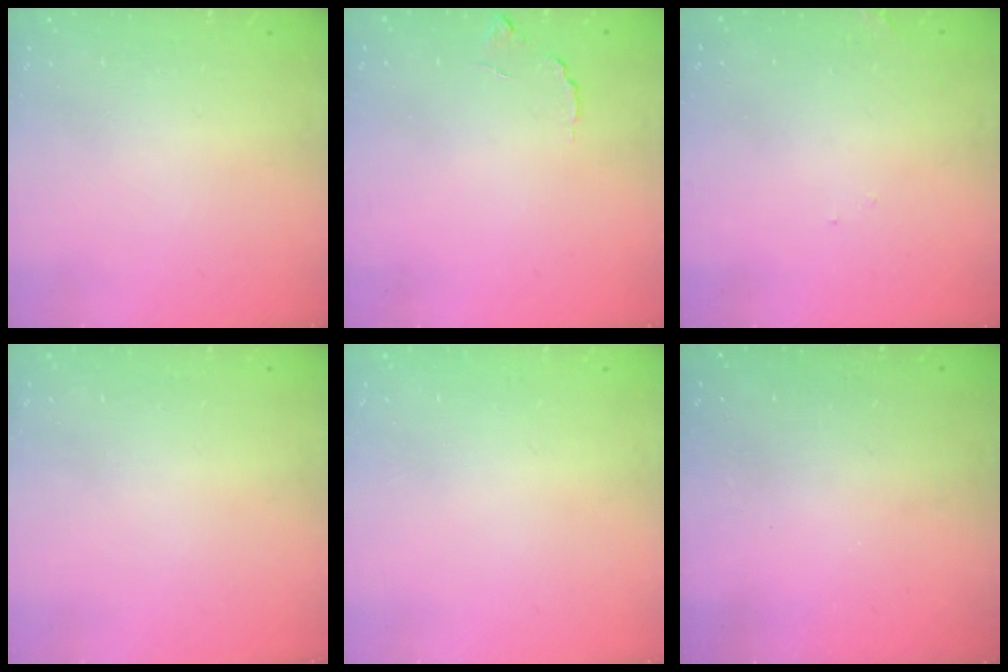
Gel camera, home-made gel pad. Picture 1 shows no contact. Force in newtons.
{"total": 6.0, "press": 6.0, "slide": 0.4}
{"total": 7.7, "press": 7.7, "slide": 0.3}
{"total": 0.0}
{"total": 0.0}
{"total": 3.2, "press": 3.2, "slide": 0.3}